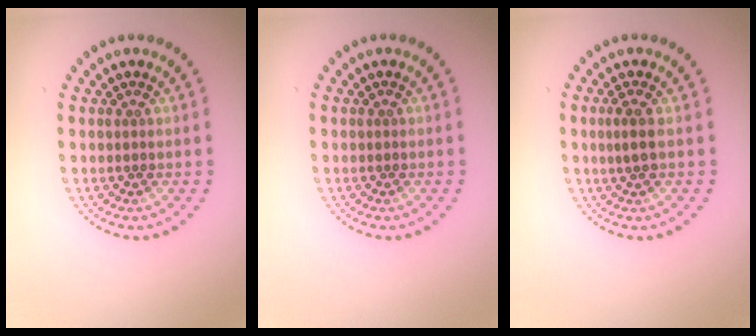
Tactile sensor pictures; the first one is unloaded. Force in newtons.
{"total": 0.0}
{"total": 1.5, "press": 1.2, "slide": 0.9}